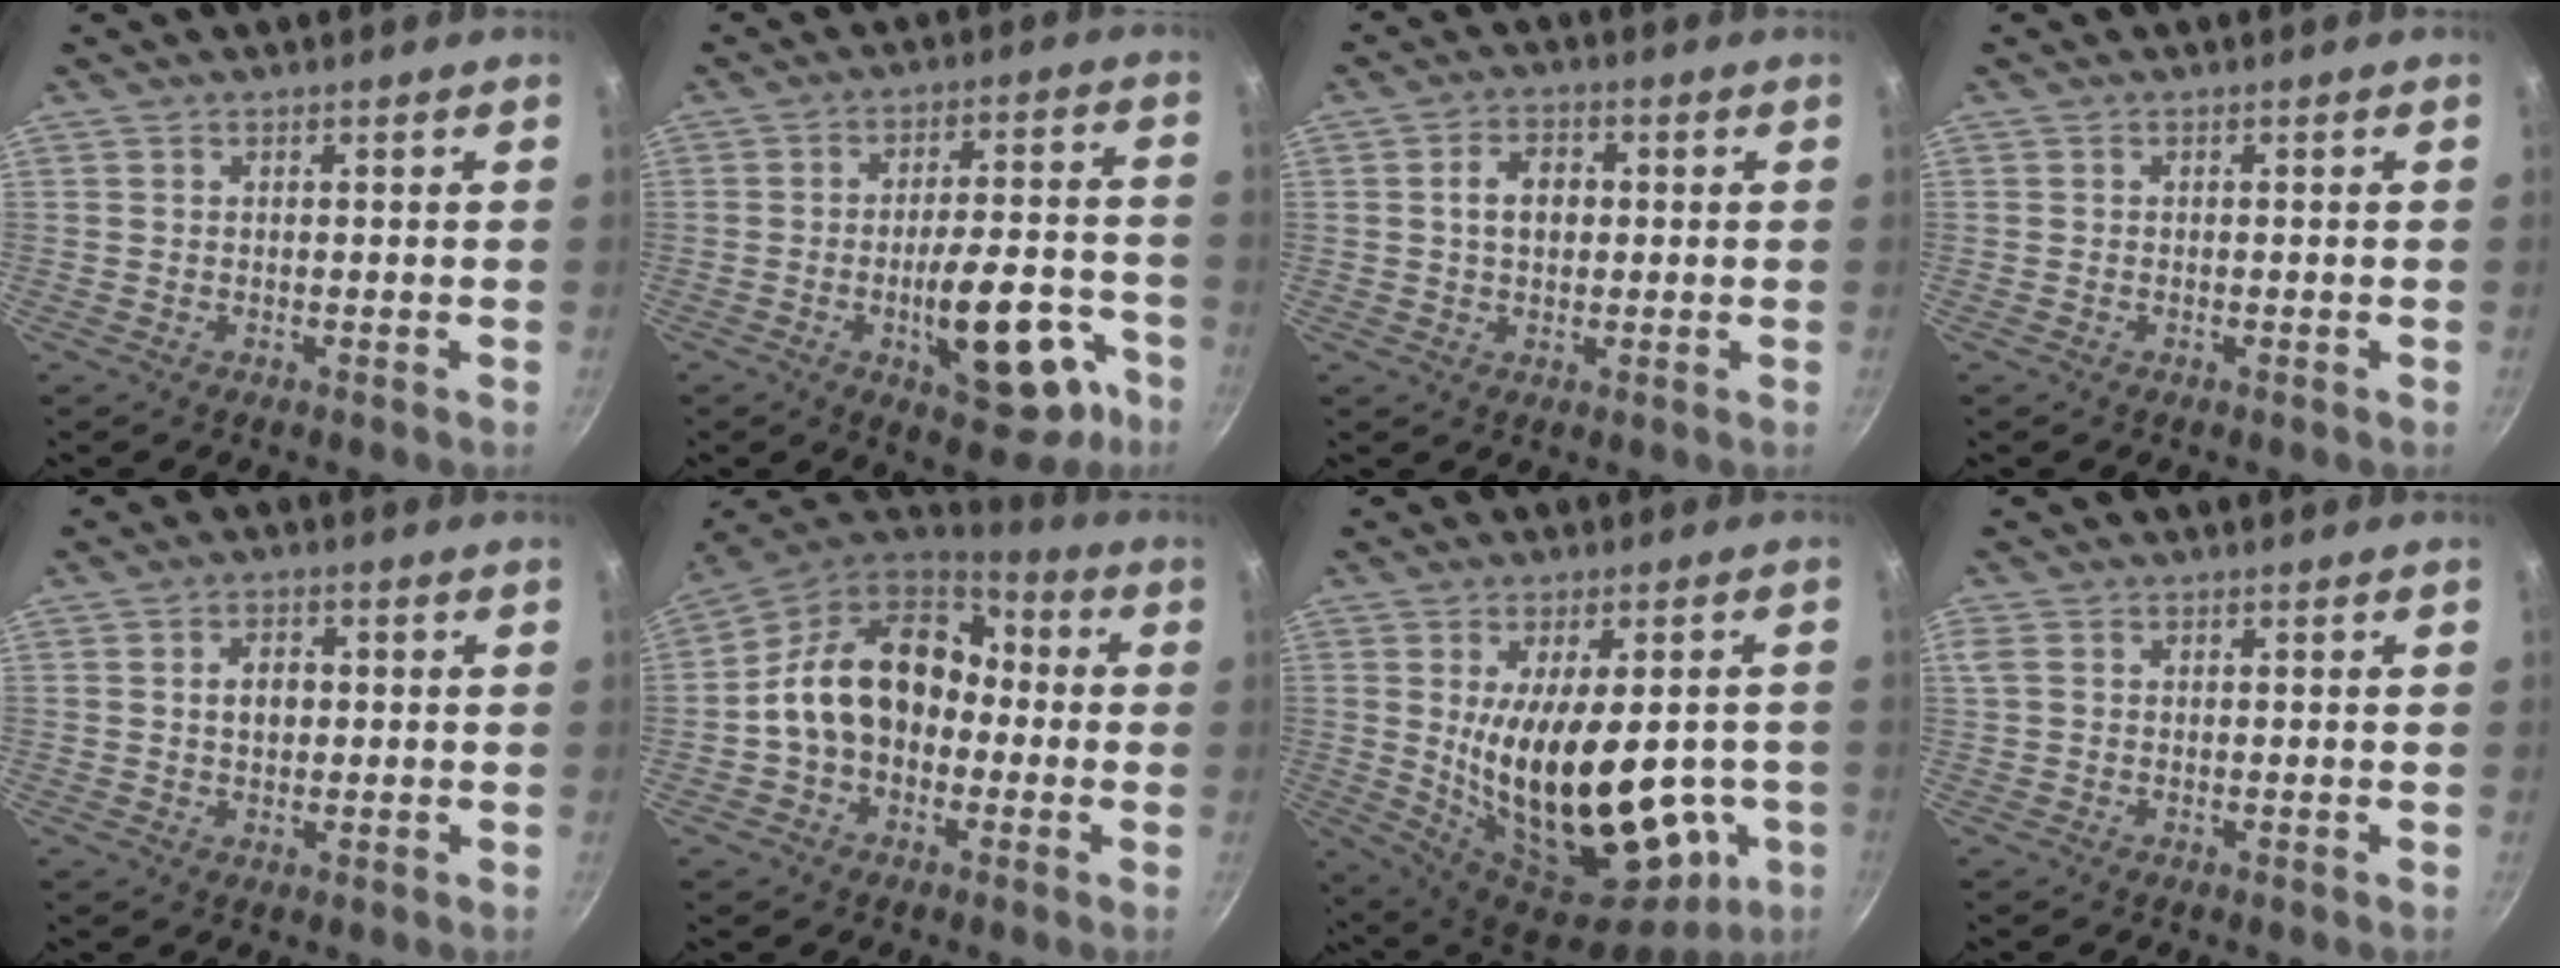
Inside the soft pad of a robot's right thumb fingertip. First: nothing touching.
{"total": 16.6, "force": [-6.9, 6.9, 13.4], "torque": [-0.146, 0.045, -0.088]}
{"total": 5.5, "force": [0.5, 3.9, 3.8], "torque": [-0.043, 0.010, 0.004]}
{"total": 0.0}
{"total": 4.1, "force": [0.3, 3.0, 2.8], "torque": [-0.028, 0.008, 0.004]}
{"total": 17.3, "force": [-0.4, 13.1, 11.3], "torque": [-0.159, 0.051, -0.018]}
{"total": 26.6, "force": [-2.5, 12.5, 23.3], "torque": [-0.339, -0.033, -0.010]}
{"total": 1.7, "force": [0.3, 1.2, 1.1], "torque": [-0.025, 0.003, 0.007]}